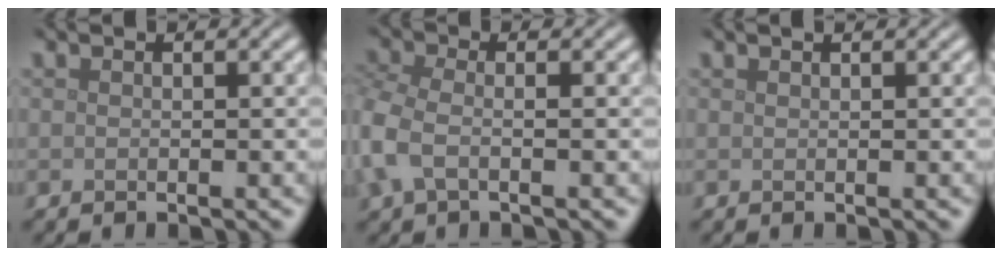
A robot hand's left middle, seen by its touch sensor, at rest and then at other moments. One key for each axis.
{"total": 3.2, "fx": -0.5, "fy": 1.7, "fz": 2.7, "tx": -0.071, "ty": -0.001, "tz": -0.023}
{"total": 0.6, "fx": 0.5, "fy": 0.1, "fz": 0.3, "tx": -0.003, "ty": 0.003, "tz": 0.006}